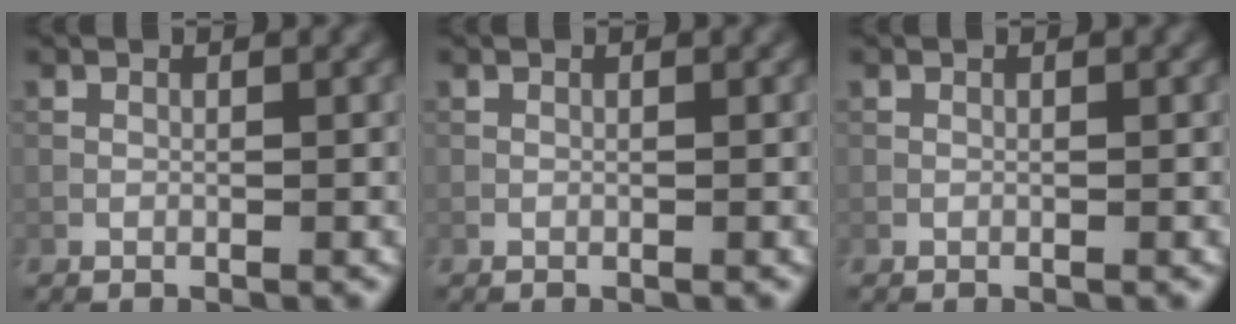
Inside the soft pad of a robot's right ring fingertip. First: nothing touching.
{"total": 0.0}
{"total": 0.0}